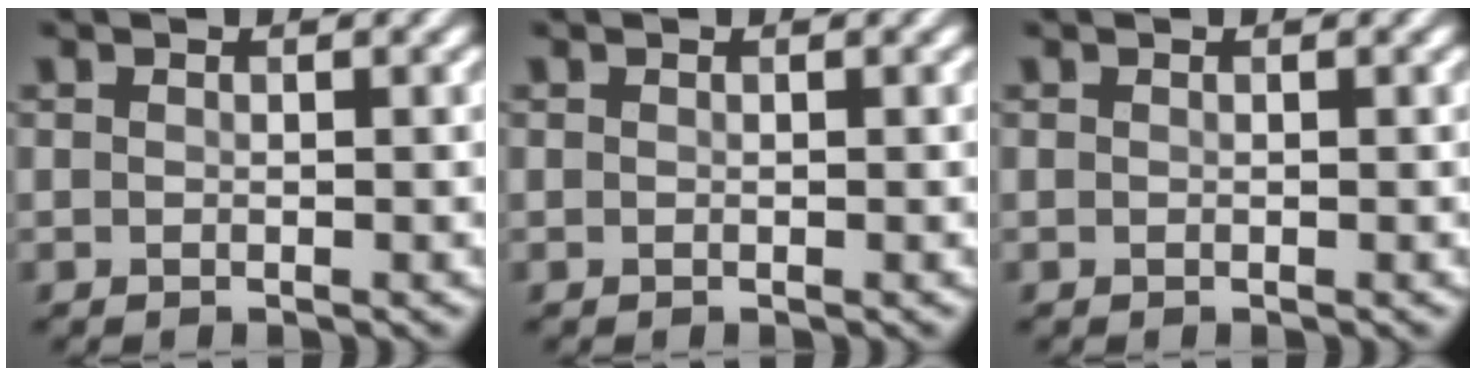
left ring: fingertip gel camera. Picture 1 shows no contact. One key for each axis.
{"total": 0.0}
{"total": 0.0}